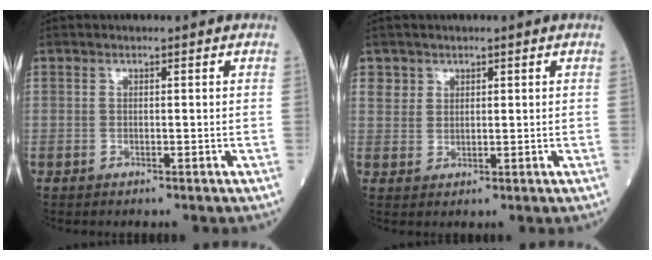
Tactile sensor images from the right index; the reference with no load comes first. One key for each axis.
{"total": 2.1, "fx": 1.2, "fy": 1.7, "fz": -0.1, "tx": 0.015, "ty": 0.003, "tz": 0.014}